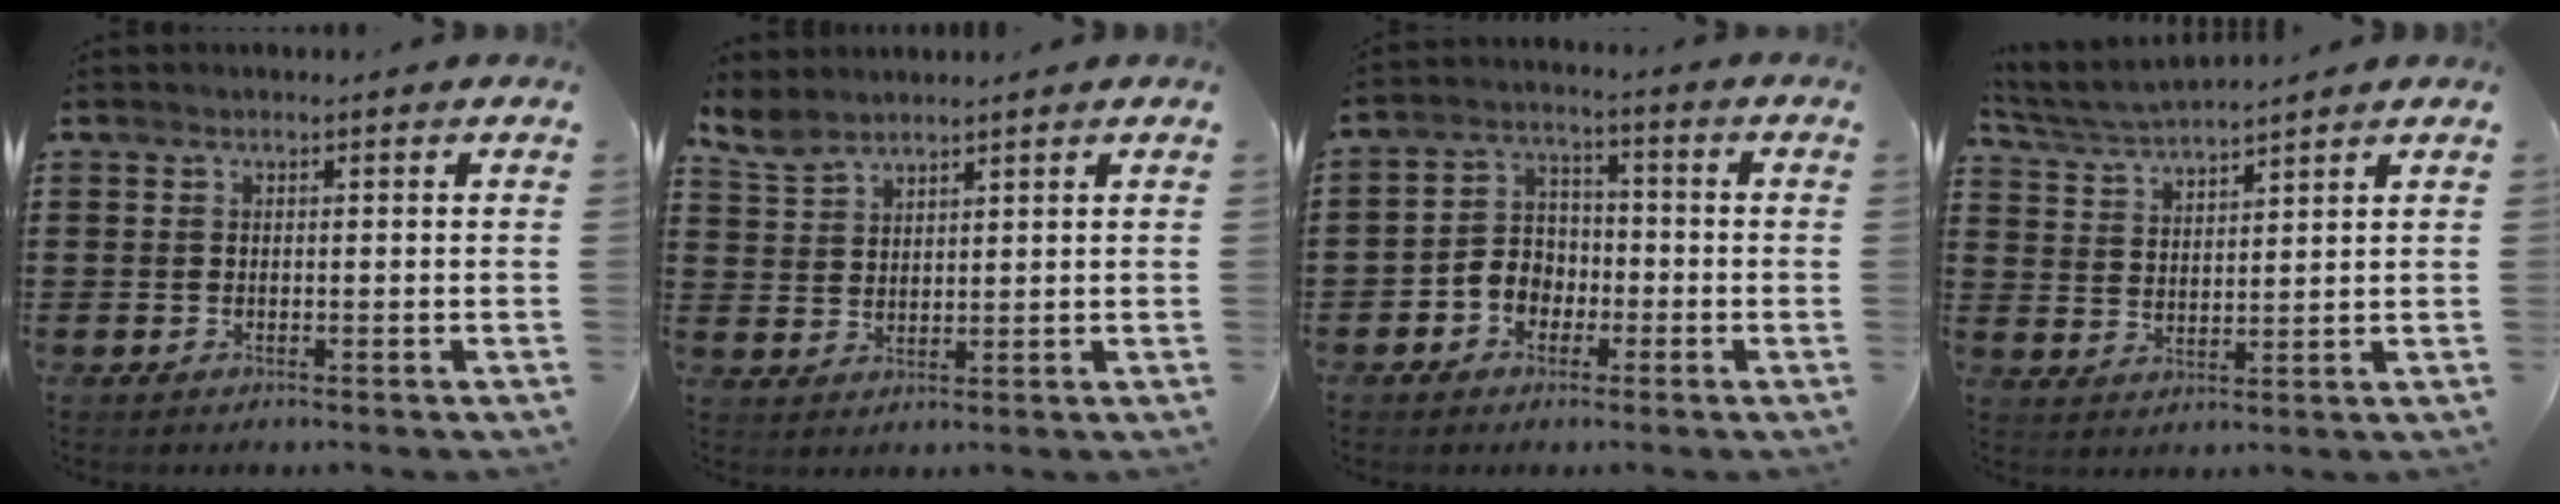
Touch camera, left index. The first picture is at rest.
{"total": 4.0, "force": [3.6, 1.2, 1.0], "torque": [-0.033, -0.007, 0.070]}
{"total": 4.9, "force": [-2.6, 3.8, 1.6], "torque": [-0.047, 0.010, -0.056]}
{"total": 4.1, "force": [4.0, -0.2, 0.8], "torque": [-0.031, -0.017, 0.071]}